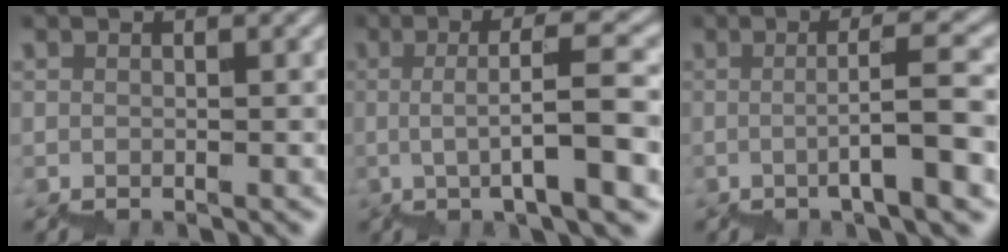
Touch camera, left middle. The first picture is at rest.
{"total": 7.2, "force": [-0.5, 1.0, 7.1], "torque": [-0.112, 0.030, -0.005]}
{"total": 6.4, "force": [-1.3, 0.7, 6.2], "torque": [-0.088, 0.030, -0.023]}